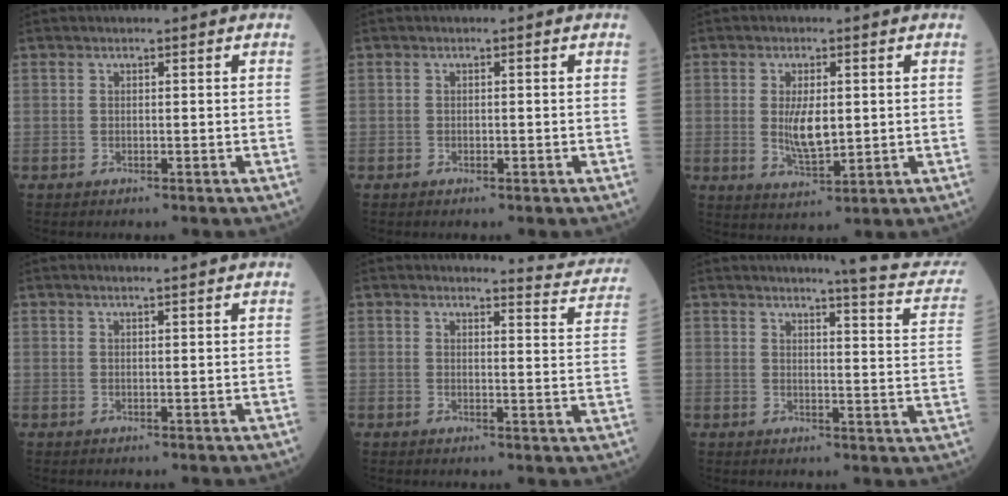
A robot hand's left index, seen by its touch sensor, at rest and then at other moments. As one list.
[{"total": 0.5, "force": [-0.3, 0.3, 0.3], "torque": [-0.007, 0.000, -0.005]}, {"total": 5.8, "force": [0.4, 2.1, 5.4], "torque": [-0.106, -0.010, 0.012]}, {"total": 3.0, "force": [2.8, -0.3, 1.1], "torque": [-0.017, 0.009, 0.034]}, {"total": 7.7, "force": [7.7, 0.2, 0.1], "torque": [0.002, -0.048, 0.069]}, {"total": 11.1, "force": [10.3, 0.1, 4.1], "torque": [-0.036, -0.047, 0.098]}]